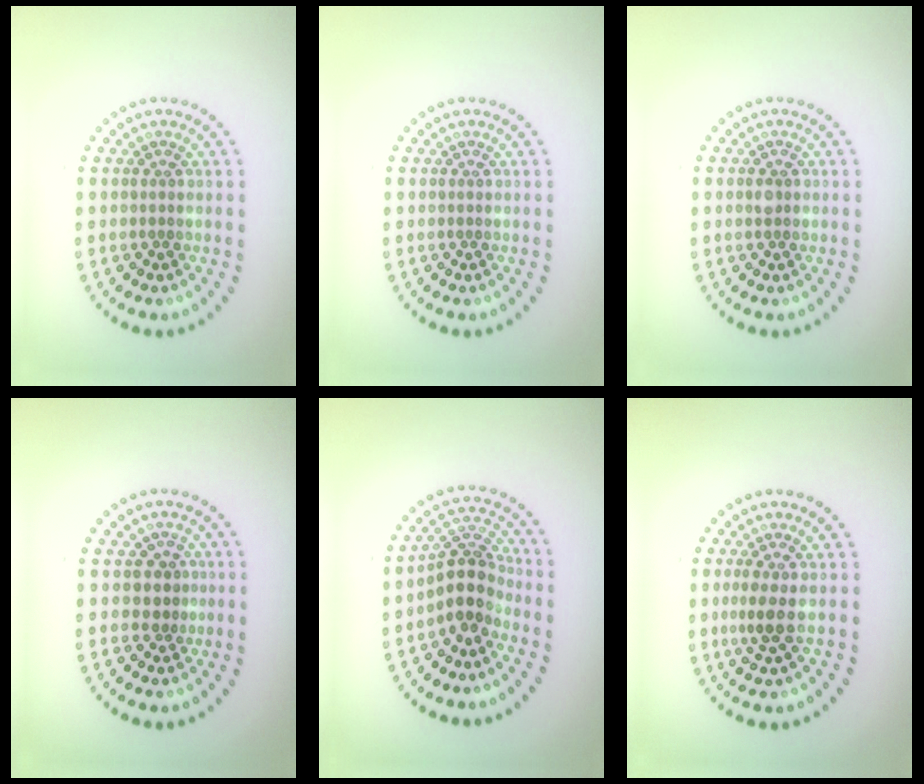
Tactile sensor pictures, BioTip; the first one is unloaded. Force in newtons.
{"total": 0.0}
{"total": 0.9, "press": 0.9, "slide": 0.0}
{"total": 1.3, "press": 1.0, "slide": 0.9}
{"total": 4.0, "press": 3.1, "slide": 2.4}
{"total": 1.9, "press": 1.6, "slide": 1.0}